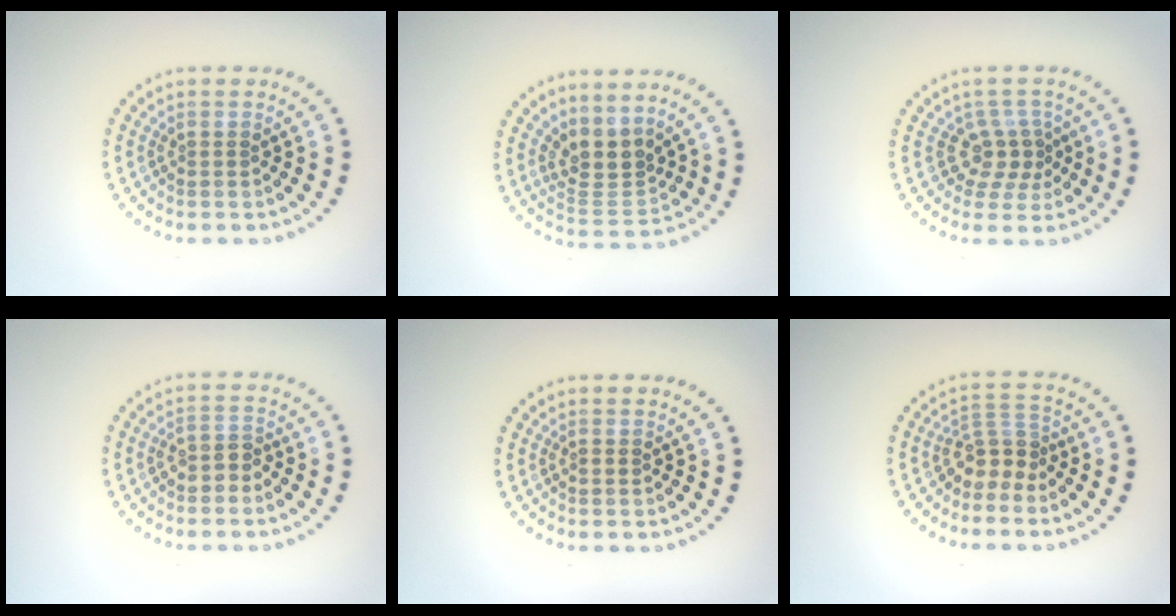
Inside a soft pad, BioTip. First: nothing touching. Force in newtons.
{"total": 3.5, "press": 2.7, "slide": 2.2}
{"total": 2.8, "press": 2.1, "slide": 1.8}
{"total": 1.8, "press": 1.6, "slide": 0.9}
{"total": 0.6, "press": 0.6, "slide": 0.1}
{"total": 2.7, "press": 1.9, "slide": 2.0}